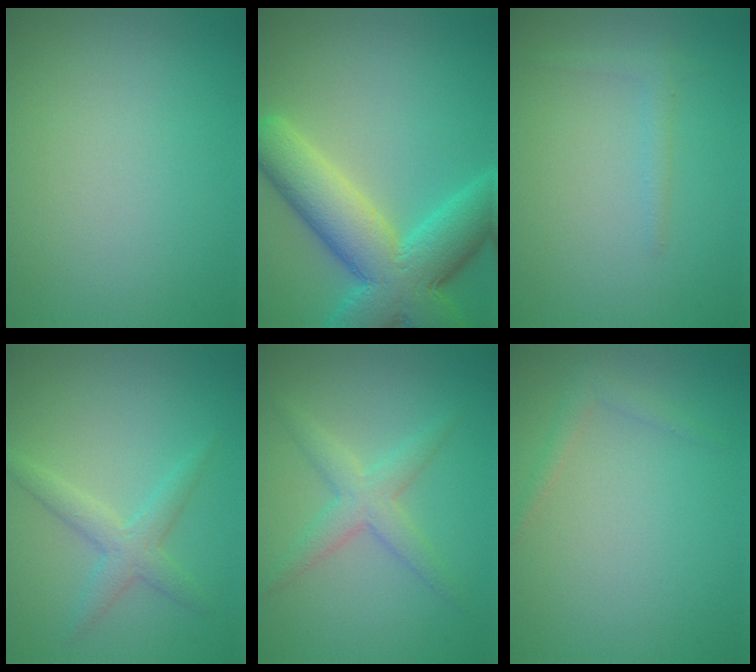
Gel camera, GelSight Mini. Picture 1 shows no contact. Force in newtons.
{"total": 10.4, "press": 10.4, "slide": 0.6}
{"total": 1.1, "press": 1.1, "slide": 0.1}
{"total": 2.5, "press": 2.5, "slide": 0.2}
{"total": 2.8, "press": 2.8, "slide": 0.1}
{"total": 1.1, "press": 1.1, "slide": 0.1}